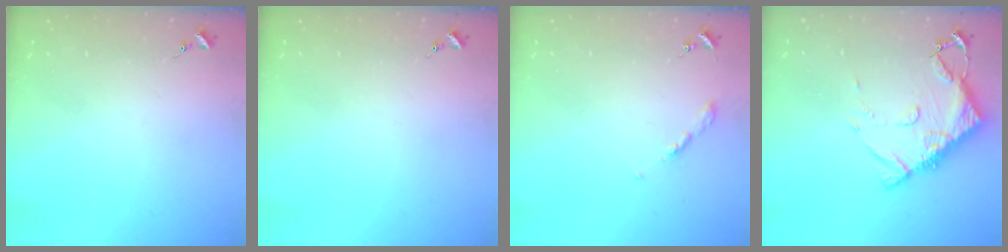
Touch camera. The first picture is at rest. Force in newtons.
{"total": 0.0}
{"total": 2.7, "press": 2.6, "slide": 0.3}
{"total": 11.5, "press": 11.5, "slide": 1.1}